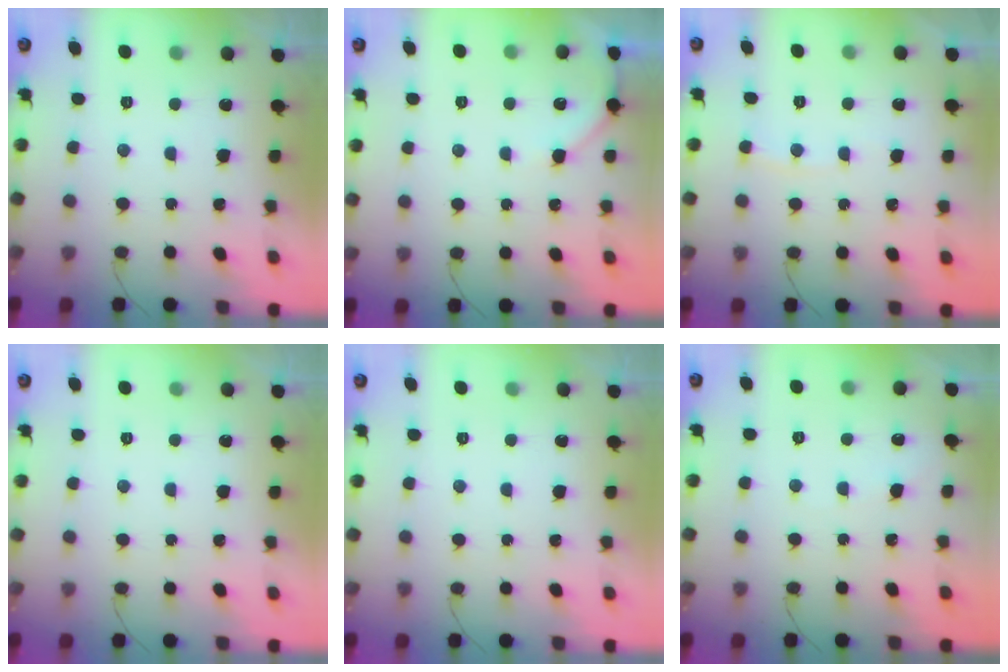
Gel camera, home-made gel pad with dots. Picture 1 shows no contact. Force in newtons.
{"total": 3.7, "press": 3.7, "slide": 0.5}
{"total": 3.0, "press": 3.0, "slide": 0.3}
{"total": 0.0}
{"total": 0.0}
{"total": 2.4, "press": 2.4, "slide": 0.3}